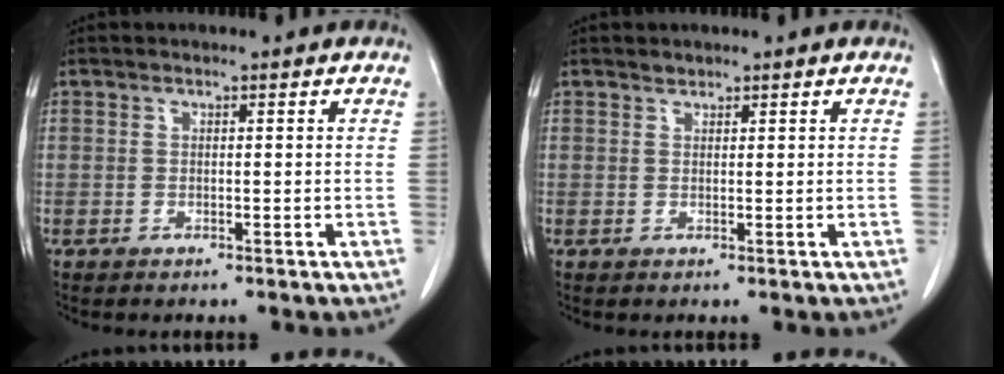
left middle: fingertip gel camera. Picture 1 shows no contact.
{"total": 0.7, "force": [0.6, 0.3, 0.0], "torque": [-0.002, -0.002, 0.009]}